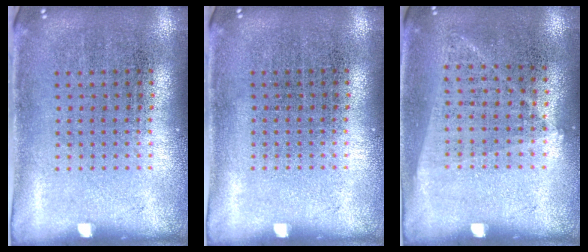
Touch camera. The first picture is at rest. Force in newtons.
{"total": 0.0}
{"total": 1.0, "press": 0.9, "slide": 0.5}